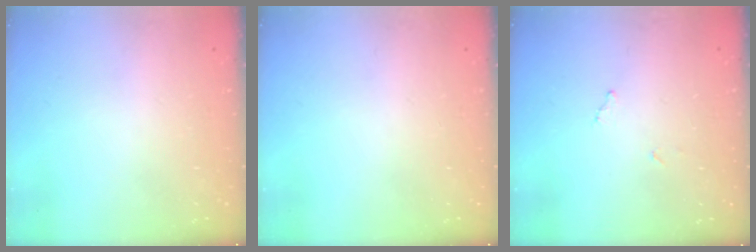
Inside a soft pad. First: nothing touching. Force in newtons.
{"total": 0.0}
{"total": 6.4, "press": 6.4, "slide": 0.4}